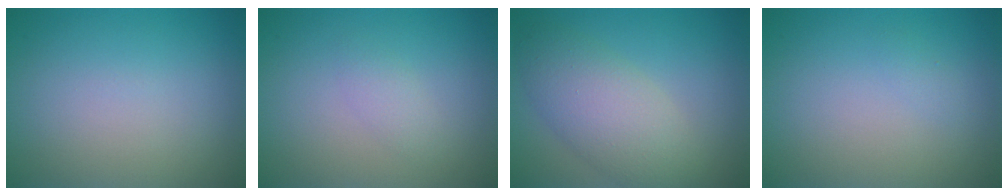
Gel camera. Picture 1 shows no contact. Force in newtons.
{"total": 1.2, "press": 1.2, "slide": 0.1}
{"total": 5.6, "press": 5.6, "slide": 0.1}
{"total": 0.5, "press": 0.5, "slide": 0.0}